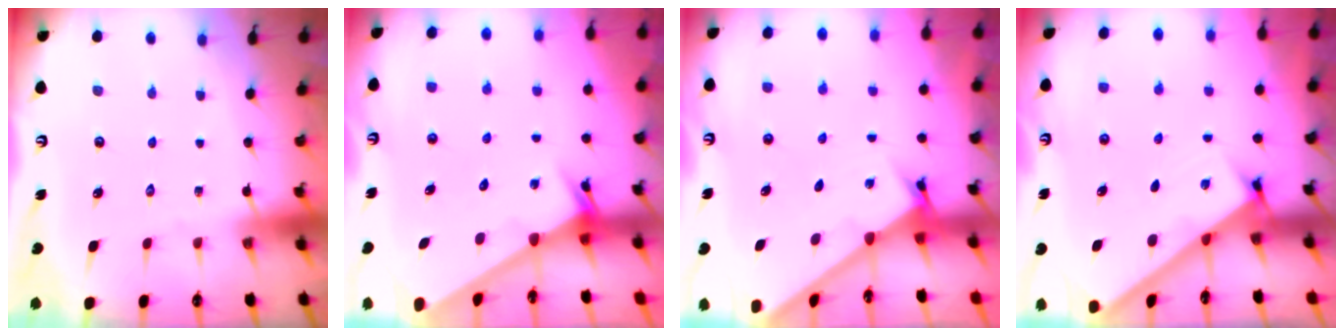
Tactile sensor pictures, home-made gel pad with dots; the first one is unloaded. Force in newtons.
{"total": 2.6, "press": 2.6, "slide": 0.1}
{"total": 1.8, "press": 1.8, "slide": 0.2}
{"total": 2.7, "press": 2.7, "slide": 0.3}